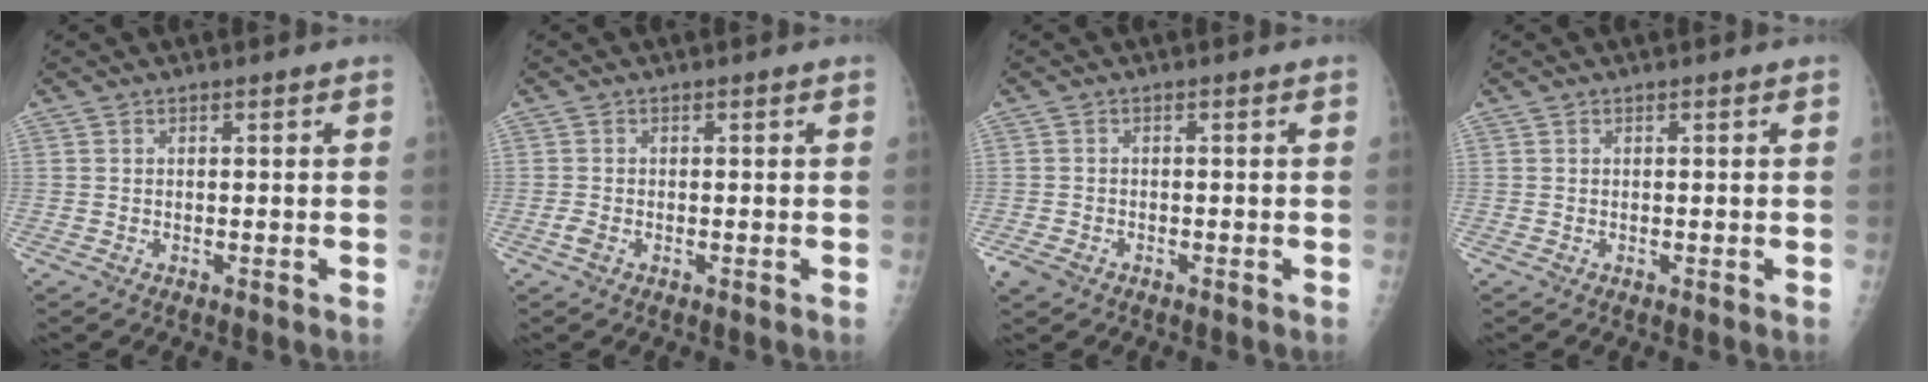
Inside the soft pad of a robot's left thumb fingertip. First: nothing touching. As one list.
[{"total": 1.4, "force": [-0.6, 0.9, 0.9], "torque": [-0.019, -0.001, -0.013]}, {"total": 2.6, "force": [-1.6, 1.8, 1.1], "torque": [-0.022, 0.000, -0.027]}, {"total": 0.0}]